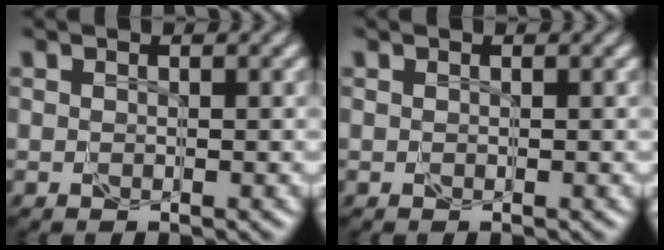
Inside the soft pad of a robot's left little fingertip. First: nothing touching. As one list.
[{"total": 0.0}]